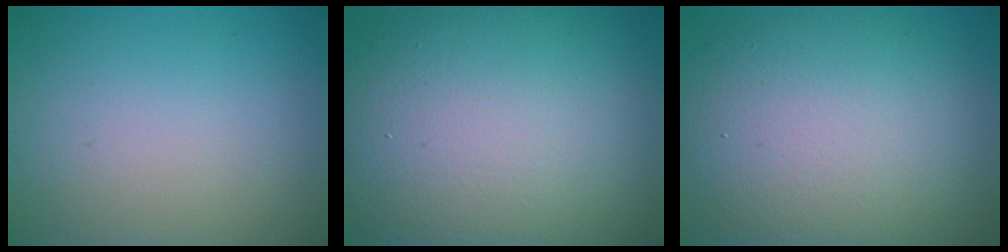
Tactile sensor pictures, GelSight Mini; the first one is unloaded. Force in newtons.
{"total": 16.2, "press": 16.1, "slide": 1.0}
{"total": 12.3, "press": 12.3, "slide": 0.9}